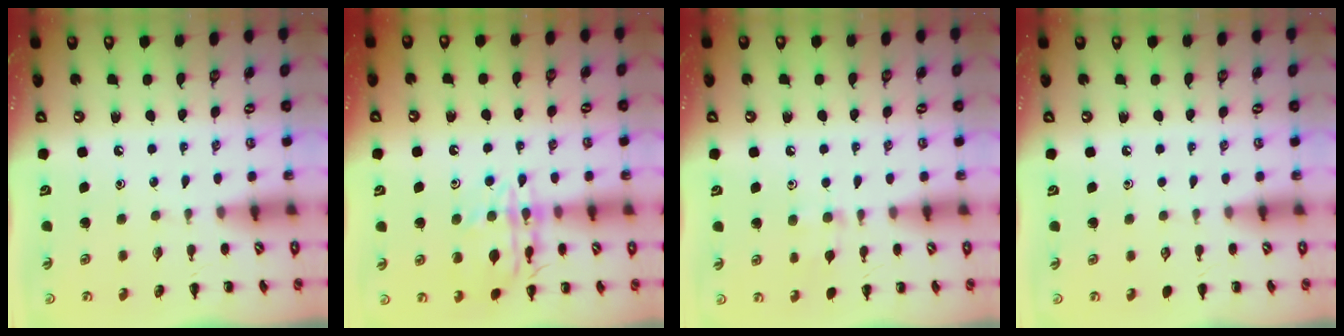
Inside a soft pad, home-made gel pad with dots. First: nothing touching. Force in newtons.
{"total": 14.3, "press": 14.3, "slide": 1.1}
{"total": 6.8, "press": 6.3, "slide": 2.5}
{"total": 0.0}